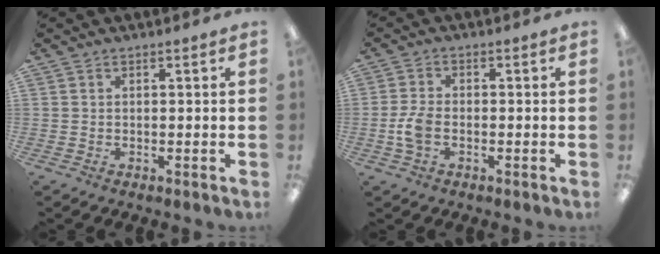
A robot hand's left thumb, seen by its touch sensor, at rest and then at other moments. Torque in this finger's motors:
{"motor_torque": [-0.20, 0.22, 0.06, -0.02, 0.03]}